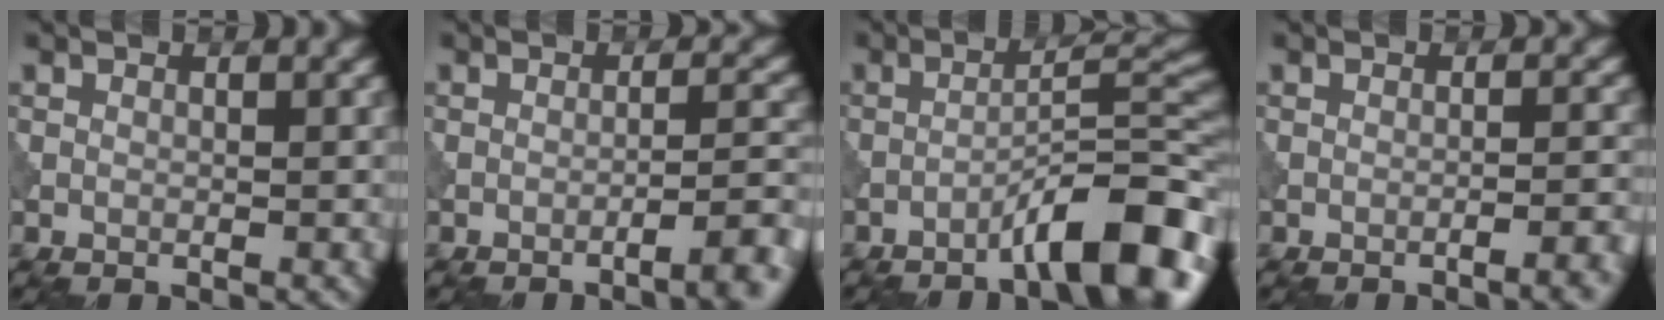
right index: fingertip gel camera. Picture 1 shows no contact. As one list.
[{"total": 4.3, "force": [-2.7, 0.7, 3.3], "torque": [-0.035, 0.015, -0.049]}, {"total": 8.4, "force": [-5.1, 1.5, 6.5], "torque": [-0.090, 0.022, -0.082]}, {"total": 3.3, "force": [-1.9, 0.7, 2.6], "torque": [-0.025, 0.017, -0.034]}]